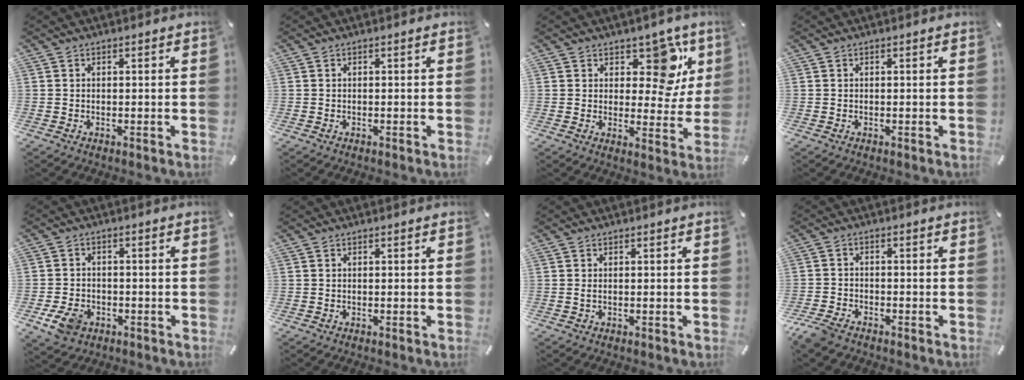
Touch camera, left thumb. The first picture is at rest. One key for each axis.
{"total": 0.0}
{"total": 13.4, "fx": 6.7, "fy": 8.0, "fz": 8.5, "tx": -0.095, "ty": -0.045, "tz": 0.115}
{"total": 0.0}
{"total": 6.7, "fx": -2.7, "fy": 5.0, "fz": 3.4, "tx": -0.076, "ty": 0.005, "tz": -0.052}
{"total": 0.0}
{"total": 0.7, "fx": 0.1, "fy": 0.3, "fz": 0.7, "tx": -0.005, "ty": -0.003, "tz": -0.001}
{"total": 3.8, "fx": -3.1, "fy": 1.7, "fz": 1.4, "tx": -0.047, "ty": 0.009, "tz": -0.066}